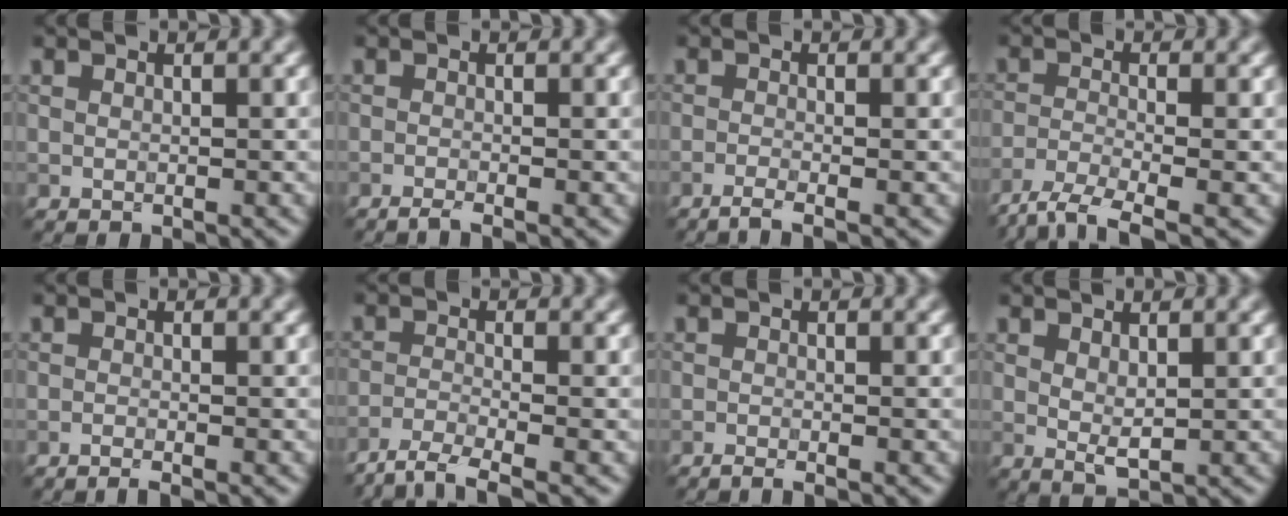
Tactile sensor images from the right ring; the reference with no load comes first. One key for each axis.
{"total": 1.5, "fx": -1.1, "fy": 0.2, "fz": 1.0, "tx": -0.016, "ty": -0.002, "tz": -0.027}
{"total": 2.1, "fx": -1.3, "fy": 0.4, "fz": 1.5, "tx": -0.025, "ty": -0.001, "tz": -0.037}
{"total": 4.6, "fx": -3.7, "fy": 1.0, "fz": 2.6, "tx": -0.057, "ty": -0.011, "tz": -0.079}
{"total": 1.2, "fx": -0.9, "fy": 0.1, "fz": 0.8, "tx": -0.014, "ty": 0.001, "tz": -0.020}
{"total": 4.0, "fx": -3.2, "fy": 0.7, "fz": 2.3, "tx": -0.044, "ty": -0.006, "tz": -0.069}
{"total": 1.5, "fx": -1.1, "fy": 0.3, "fz": 1.0, "tx": -0.012, "ty": -0.001, "tz": -0.021}
{"total": 1.7, "fx": 0.6, "fy": 0.8, "fz": 1.4, "tx": -0.030, "ty": -0.001, "tz": 0.013}